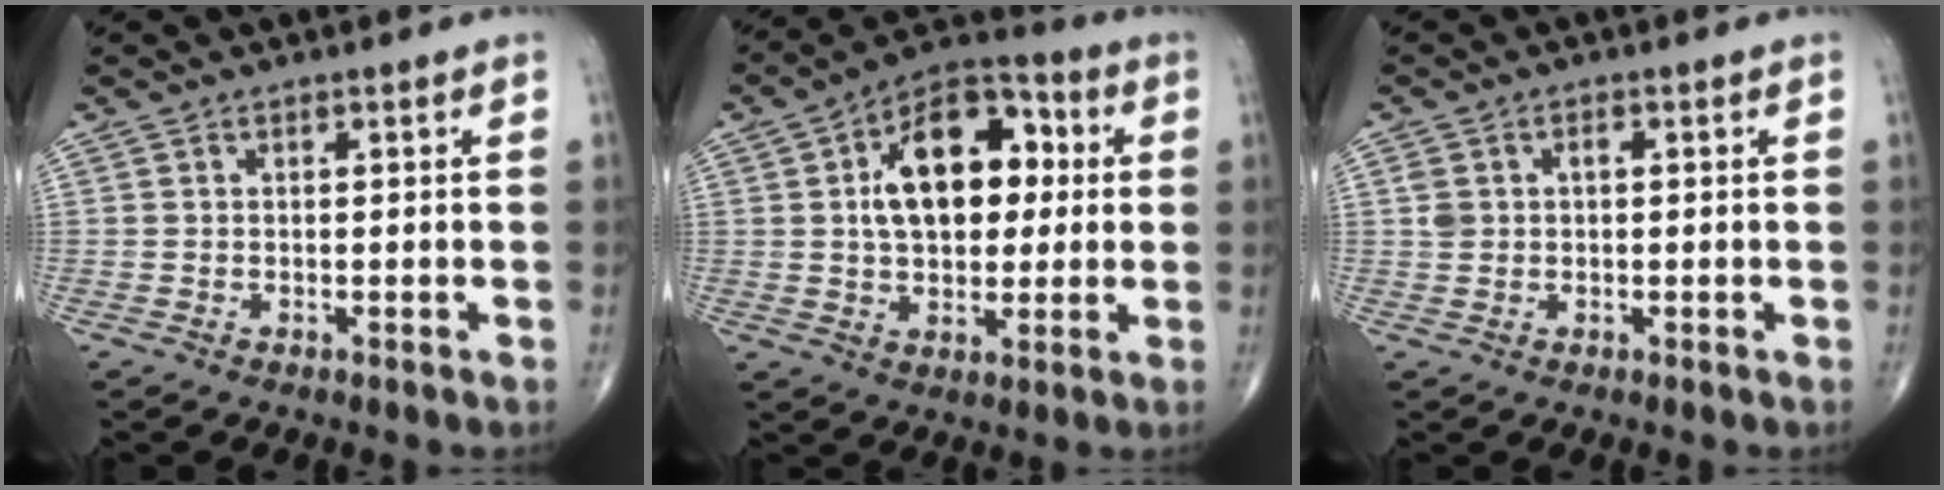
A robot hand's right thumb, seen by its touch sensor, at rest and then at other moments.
{"total": 17.1, "force": [2.8, 10.4, 13.3], "torque": [-0.176, 0.021, 0.039]}
{"total": 2.8, "force": [0.4, 2.2, 1.8], "torque": [-0.032, 0.010, 0.009]}